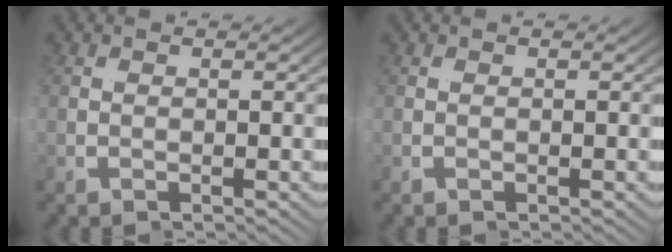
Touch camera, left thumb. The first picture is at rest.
{"total": 0.0}